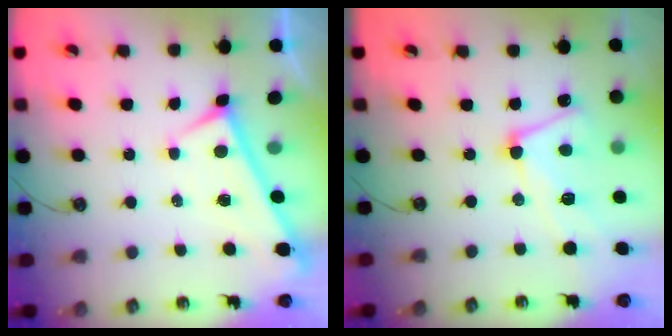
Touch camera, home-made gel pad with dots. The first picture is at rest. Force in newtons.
{"total": 8.1, "press": 8.0, "slide": 1.3}